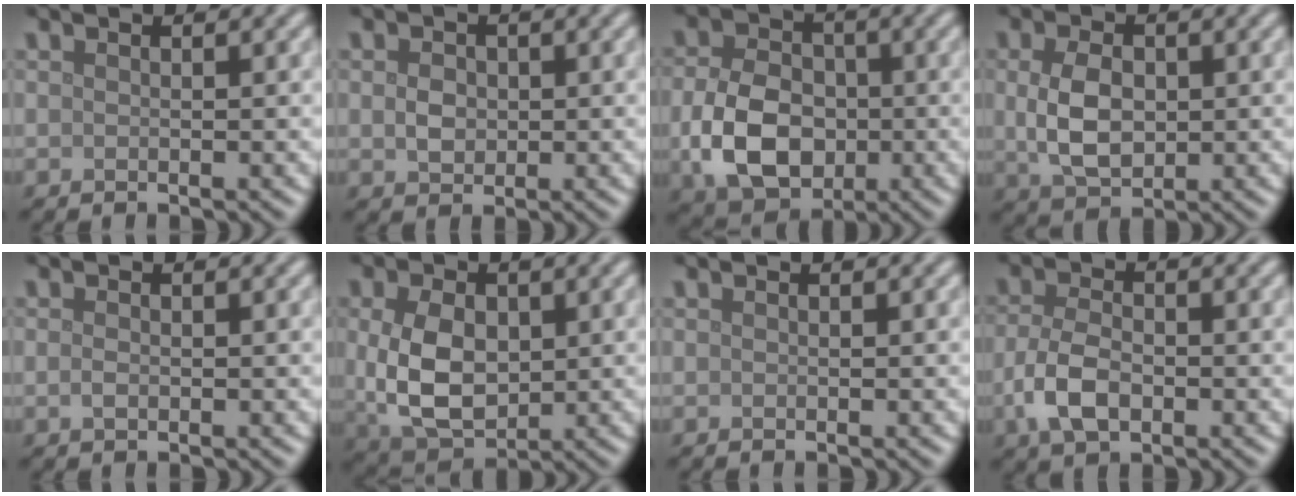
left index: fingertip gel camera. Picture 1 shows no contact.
{"total": 2.0, "force": [0.1, 1.6, 1.2], "torque": [-0.023, 0.000, 0.000]}
{"total": 8.0, "force": [-1.5, 5.8, 5.3], "torque": [-0.114, -0.009, -0.032]}
{"total": 4.8, "force": [0.1, 3.2, 3.5], "torque": [-0.079, -0.001, 0.005]}
{"total": 0.8, "force": [-0.1, 0.5, 0.6], "torque": [-0.016, -0.001, -0.002]}
{"total": 7.1, "force": [0.2, 4.8, 5.3], "torque": [-0.119, -0.007, 0.011]}
{"total": 0.0}
{"total": 4.3, "force": [-1.4, 2.6, 3.2], "torque": [-0.071, -0.003, -0.032]}